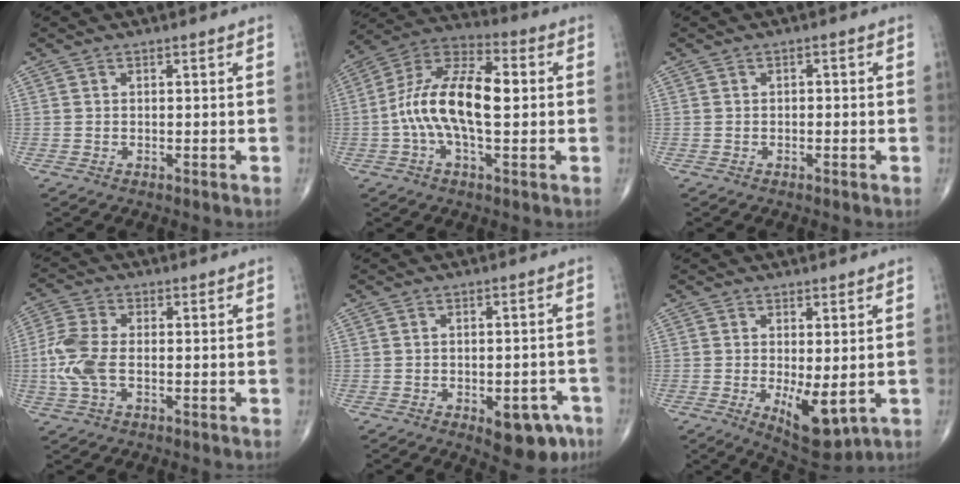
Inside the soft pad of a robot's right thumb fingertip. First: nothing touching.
{"total": 16.2, "force": [-0.1, 7.2, 14.5], "torque": [-0.270, 0.034, -0.011]}
{"total": 0.8, "force": [-0.1, 0.5, 0.5], "torque": [0.001, 0.003, -0.007]}
{"total": 7.7, "force": [-1.2, 4.1, 6.4], "torque": [-0.167, 0.012, -0.027]}
{"total": 8.8, "force": [-4.6, 4.2, 6.2], "torque": [-0.050, 0.022, -0.051]}
{"total": 8.3, "force": [-1.6, 3.3, 7.4], "torque": [-0.105, -0.022, -0.010]}